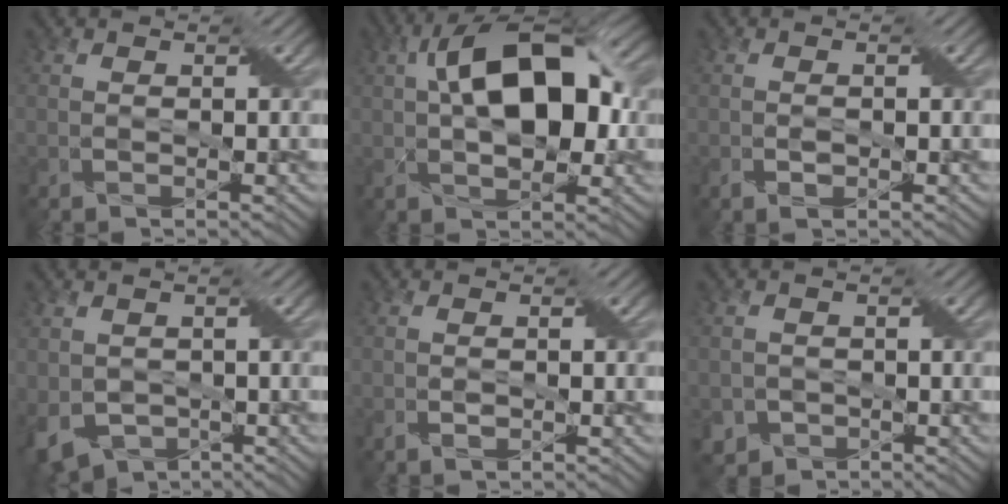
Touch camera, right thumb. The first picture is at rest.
{"total": 13.9, "force": [2.3, 7.3, 11.6], "torque": [-0.188, 0.028, 0.027]}
{"total": 1.6, "force": [-0.6, 0.8, 1.3], "torque": [-0.025, -0.001, -0.008]}
{"total": 5.8, "force": [-1.9, 4.4, 3.3], "torque": [-0.087, -0.016, -0.033]}
{"total": 1.3, "force": [-0.5, 0.6, 1.1], "torque": [-0.021, 0.000, -0.008]}
{"total": 2.5, "force": [-1.4, 2.0, 0.4], "torque": [-0.014, -0.007, -0.028]}